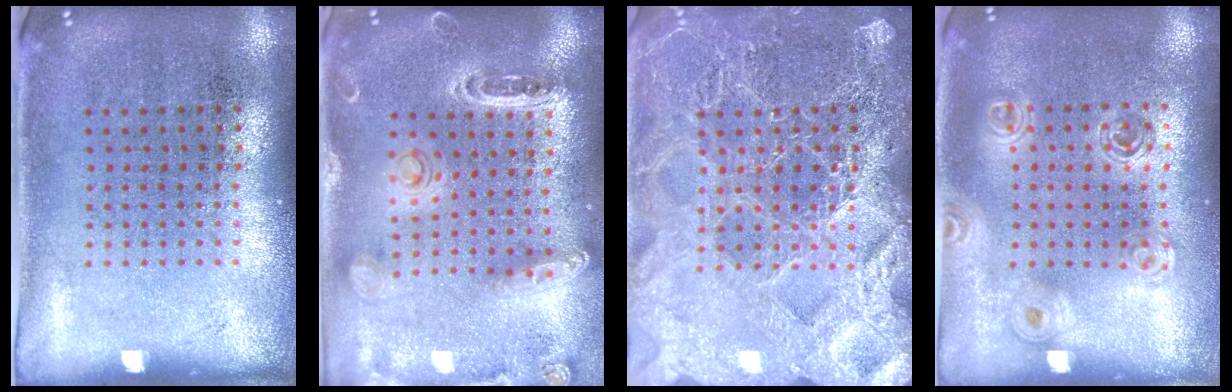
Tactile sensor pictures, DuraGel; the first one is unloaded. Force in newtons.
{"total": 1.4, "press": 1.4, "slide": 0.1}
{"total": 6.2, "press": 6.1, "slide": 0.9}
{"total": 1.6, "press": 1.4, "slide": 0.7}